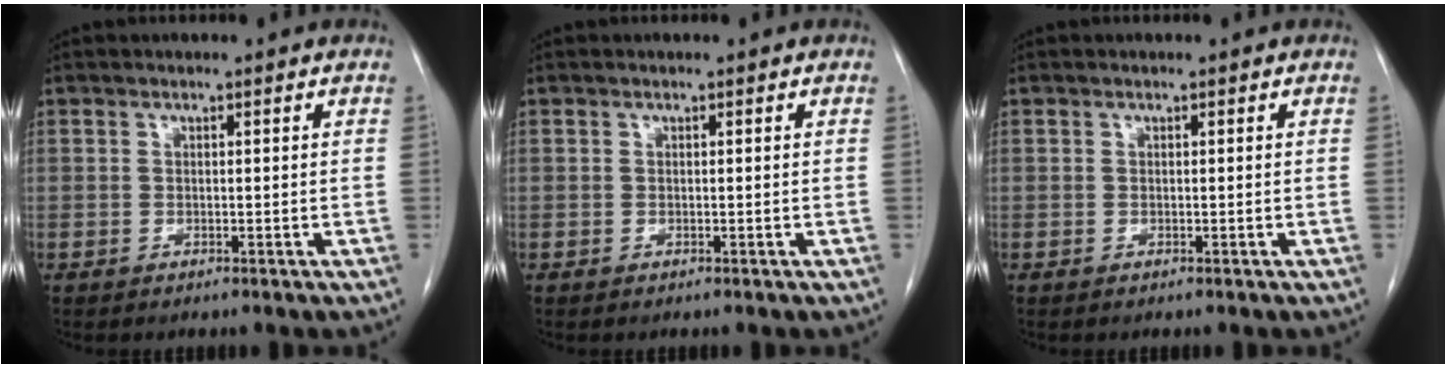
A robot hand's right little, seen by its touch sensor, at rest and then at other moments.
{"total": 0.0}
{"total": 0.0}